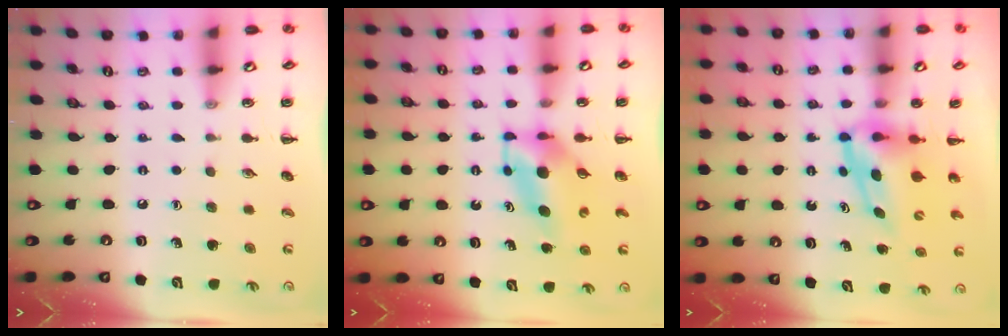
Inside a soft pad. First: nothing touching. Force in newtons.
{"total": 5.7, "press": 5.6, "slide": 1.1}
{"total": 5.7, "press": 5.7, "slide": 0.9}